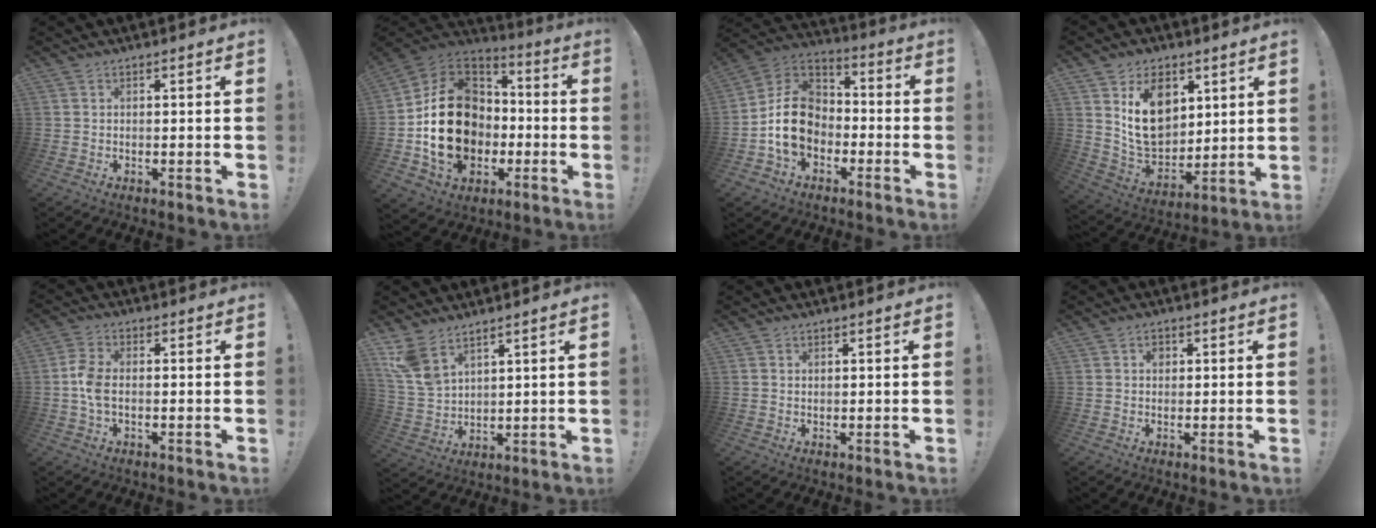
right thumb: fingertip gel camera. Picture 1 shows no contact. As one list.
[{"total": 25.1, "force": [-3.3, 19.4, 15.6], "torque": [-0.268, 0.031, -0.025]}, {"total": 15.7, "force": [-4.1, 12.3, 9.0], "torque": [-0.156, 0.038, -0.062]}, {"total": 16.6, "force": [6.6, 12.2, 9.2], "torque": [-0.142, -0.038, 0.126]}, {"total": 6.7, "force": [-1.1, 3.6, 5.5], "torque": [-0.132, 0.005, -0.019]}, {"total": 9.0, "force": [6.6, 4.2, 4.5], "torque": [-0.101, -0.035, 0.131]}, {"total": 0.8, "force": [0.7, 0.4, 0.1], "torque": [0.004, -0.003, 0.012]}, {"total": 1.9, "force": [0.5, 1.6, 0.8], "torque": [-0.007, 0.002, 0.006]}]